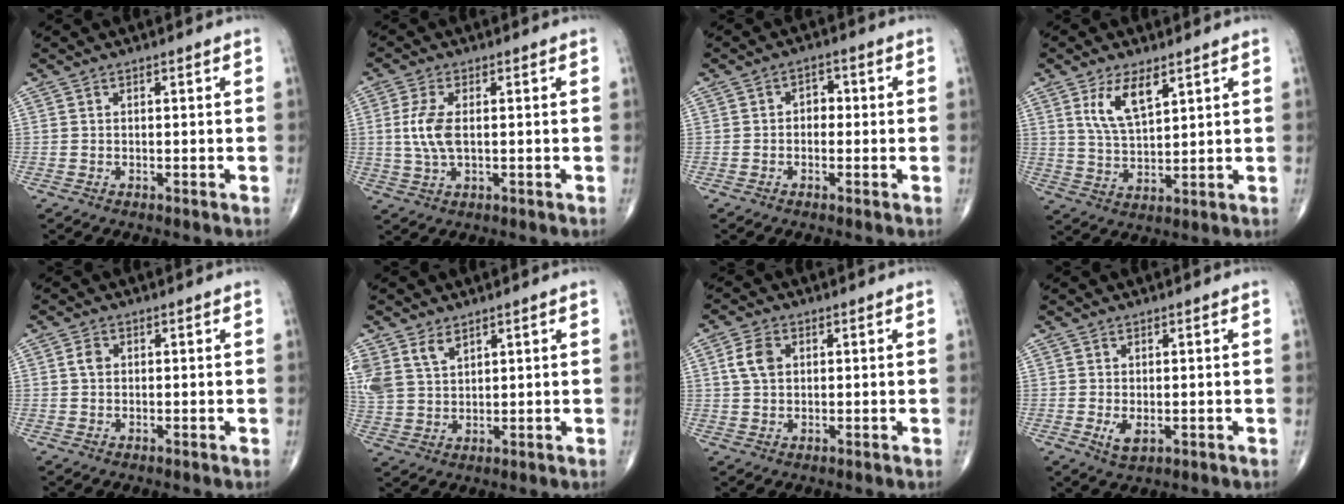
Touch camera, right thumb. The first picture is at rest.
{"total": 6.3, "force": [0.5, 3.0, 5.6], "torque": [-0.132, -0.001, 0.010]}
{"total": 2.9, "force": [-0.1, 2.2, 1.9], "torque": [-0.012, 0.013, -0.009]}
{"total": 8.1, "force": [4.2, 3.3, 6.1], "torque": [-0.107, -0.023, 0.087]}
{"total": 1.9, "force": [0.3, 1.5, 1.2], "torque": [-0.022, 0.004, 0.005]}
{"total": 8.2, "force": [4.7, 5.1, 4.3], "torque": [-0.087, -0.010, 0.107]}
{"total": 4.9, "force": [1.2, 3.4, 3.3], "torque": [-0.063, 0.001, 0.021]}
{"total": 2.8, "force": [-0.4, 1.5, 2.4], "torque": [-0.040, -0.007, -0.001]}